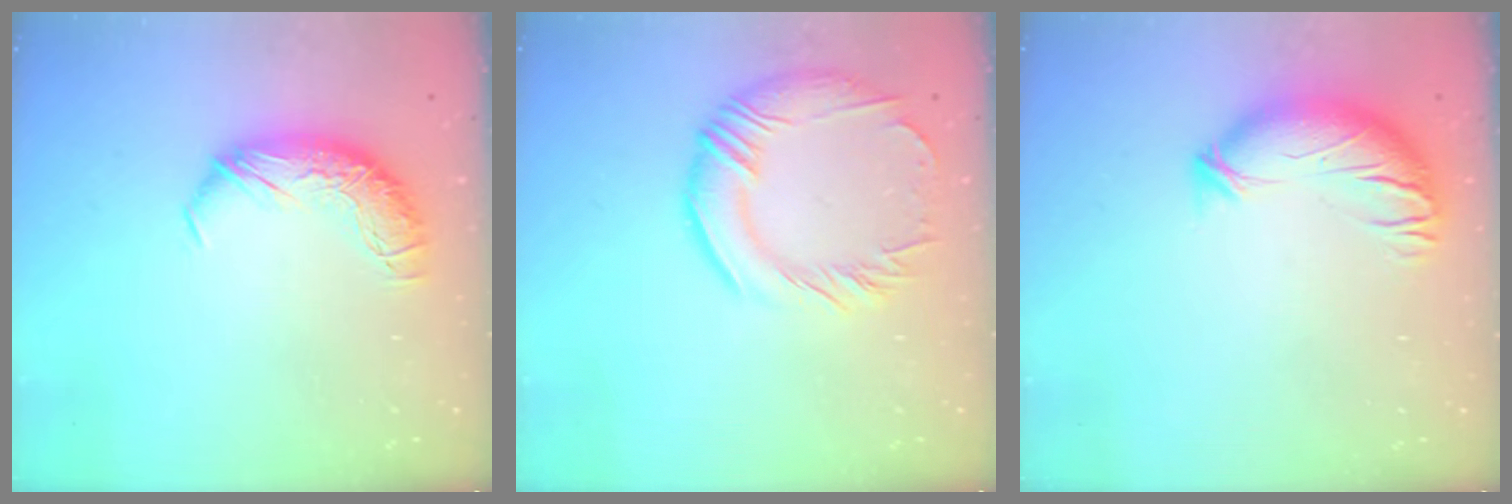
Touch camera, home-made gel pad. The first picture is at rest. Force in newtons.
{"total": 5.1, "press": 4.7, "slide": 2.1}
{"total": 3.6, "press": 2.7, "slide": 2.5}